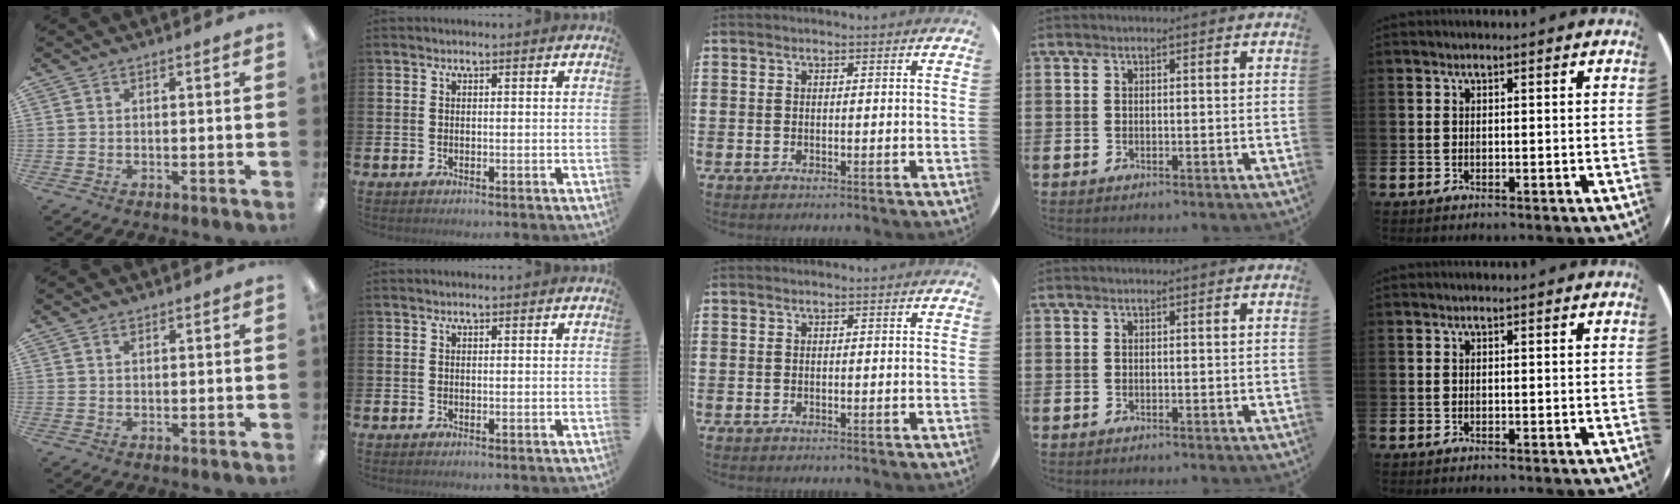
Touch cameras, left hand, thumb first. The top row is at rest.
{"thumb": {"total": 0.9, "force": [0.6, 0.4, 0.4], "torque": [-0.011, 0.000, 0.012]}}